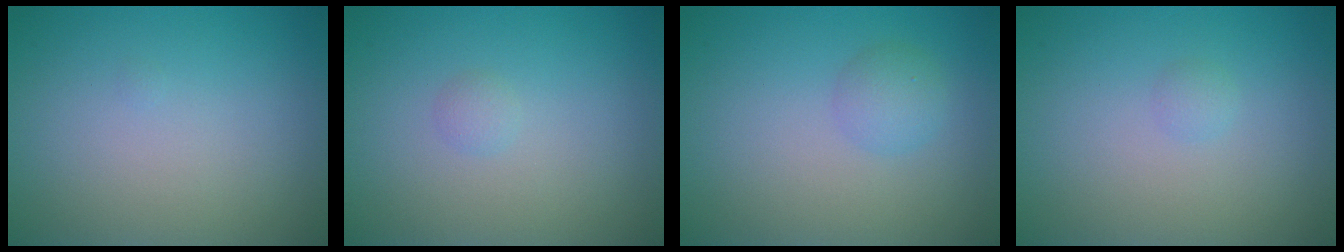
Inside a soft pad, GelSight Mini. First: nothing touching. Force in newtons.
{"total": 0.7, "press": 0.7, "slide": 0.0}
{"total": 1.7, "press": 1.7, "slide": 0.0}
{"total": 0.6, "press": 0.6, "slide": 0.1}